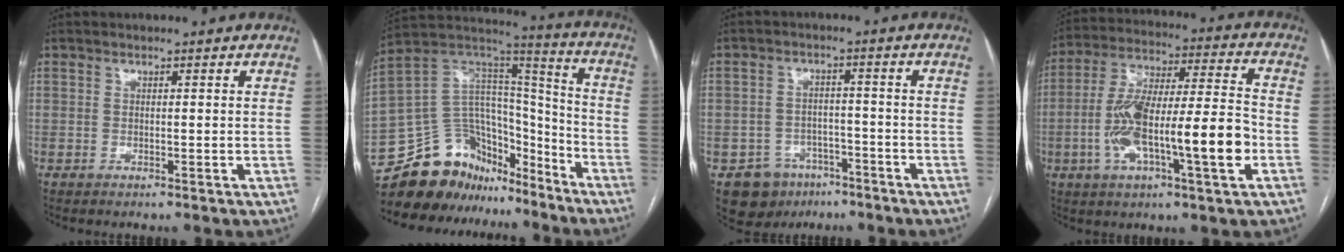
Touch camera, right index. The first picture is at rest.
{"total": 19.6, "force": [-16.6, 9.2, 5.1], "torque": [-0.091, 0.083, -0.272]}
{"total": 7.1, "force": [-4.5, 5.3, 1.3], "torque": [-0.017, 0.010, -0.063]}
{"total": 18.2, "force": [-4.4, 2.8, 17.4], "torque": [-0.320, 0.013, -0.073]}